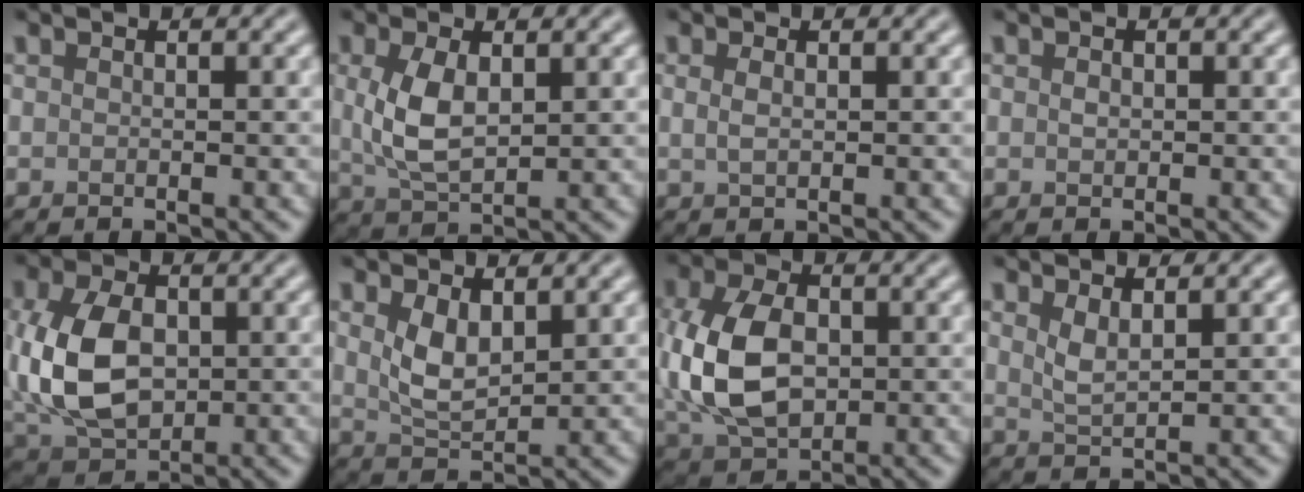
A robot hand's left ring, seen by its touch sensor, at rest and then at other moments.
{"total": 4.3, "force": [0.7, 2.2, 3.7], "torque": [-0.084, 0.000, 0.018]}
{"total": 1.1, "force": [0.3, 0.4, 0.9], "torque": [-0.020, -0.001, 0.007]}
{"total": 0.6, "force": [0.1, 0.4, 0.4], "torque": [-0.008, -0.001, 0.001]}
{"total": 8.4, "force": [-0.1, 5.6, 6.2], "torque": [-0.145, -0.002, -0.003]}
{"total": 3.3, "force": [1.2, 1.7, 2.6], "torque": [-0.059, -0.004, 0.031]}
{"total": 8.6, "force": [-0.2, 5.8, 6.4], "torque": [-0.151, -0.001, -0.004]}
{"total": 1.9, "force": [1.1, 0.6, 1.4], "torque": [-0.032, -0.005, 0.025]}